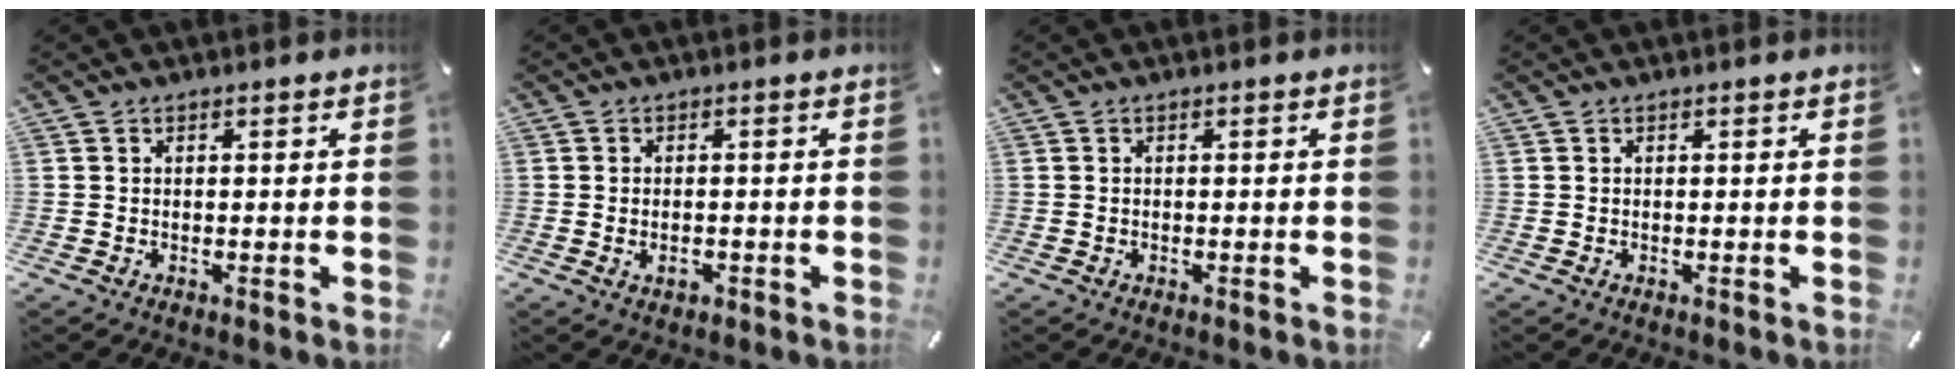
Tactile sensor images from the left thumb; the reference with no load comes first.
{"total": 2.2, "force": [-0.6, 1.4, 1.6], "torque": [-0.031, 0.000, -0.008]}
{"total": 0.0}
{"total": 0.0}